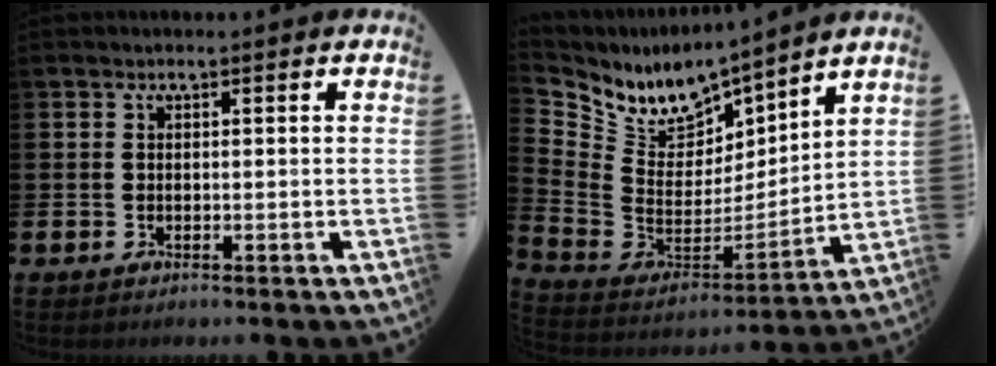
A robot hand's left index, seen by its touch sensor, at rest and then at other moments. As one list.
[{"total": 8.3, "force": [7.5, 3.4, 0.7], "torque": [-0.066, -0.066, 0.138]}]